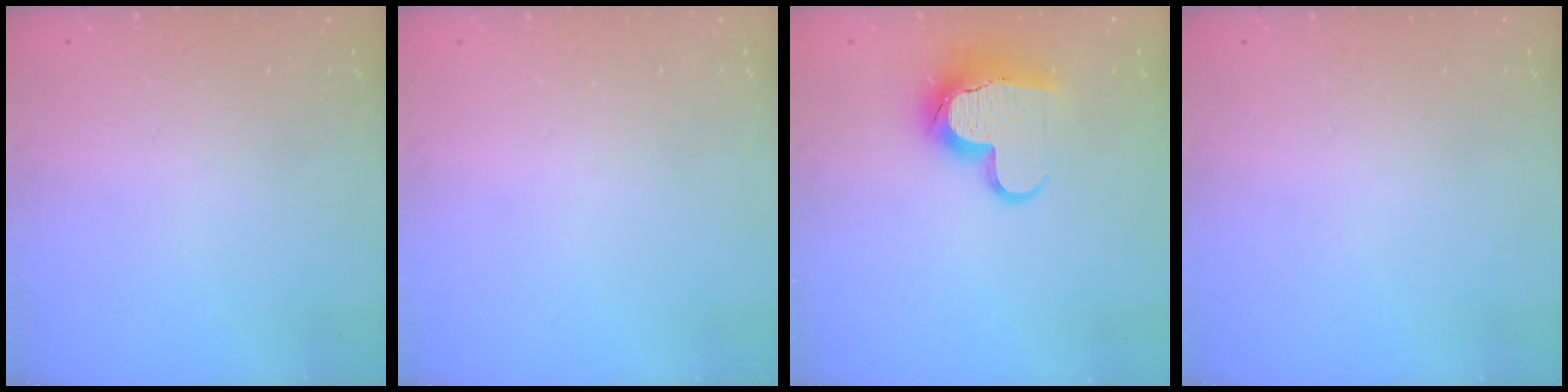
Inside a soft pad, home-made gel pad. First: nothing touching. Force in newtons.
{"total": 0.0}
{"total": 12.1, "press": 12.0, "slide": 1.3}
{"total": 0.0}